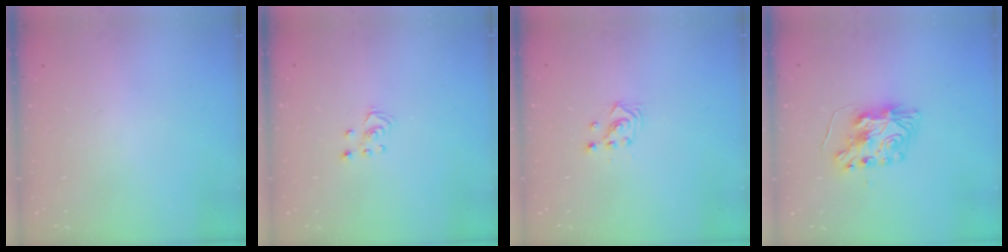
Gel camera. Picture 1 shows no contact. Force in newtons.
{"total": 2.5, "press": 2.5, "slide": 0.2}
{"total": 3.4, "press": 3.4, "slide": 0.2}
{"total": 9.0, "press": 9.0, "slide": 0.5}